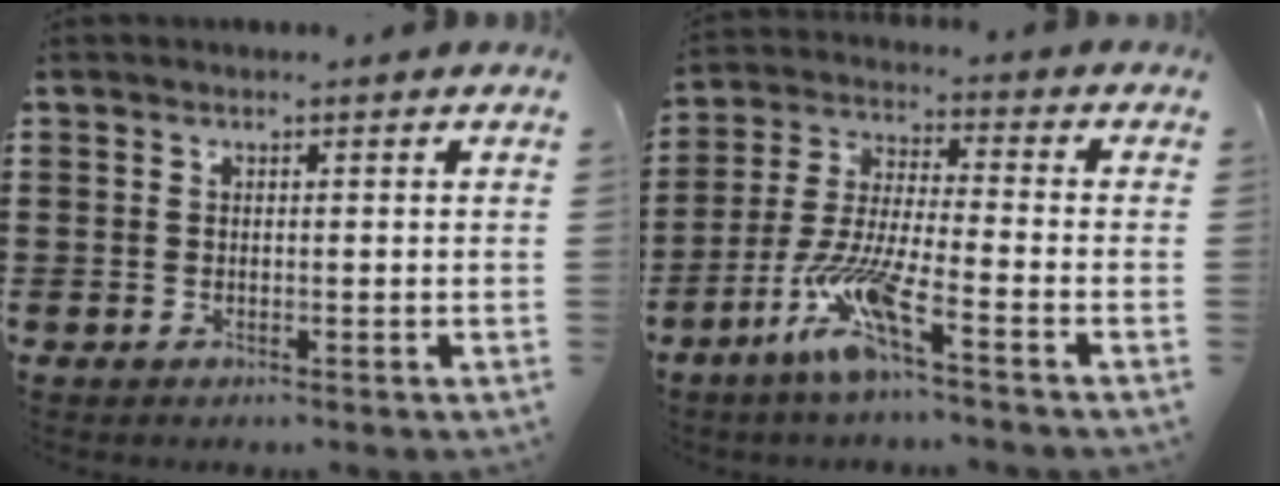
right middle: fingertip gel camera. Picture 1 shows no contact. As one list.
[{"total": 9.7, "force": [-6.1, 1.1, 7.4], "torque": [-0.174, -0.016, -0.123]}]